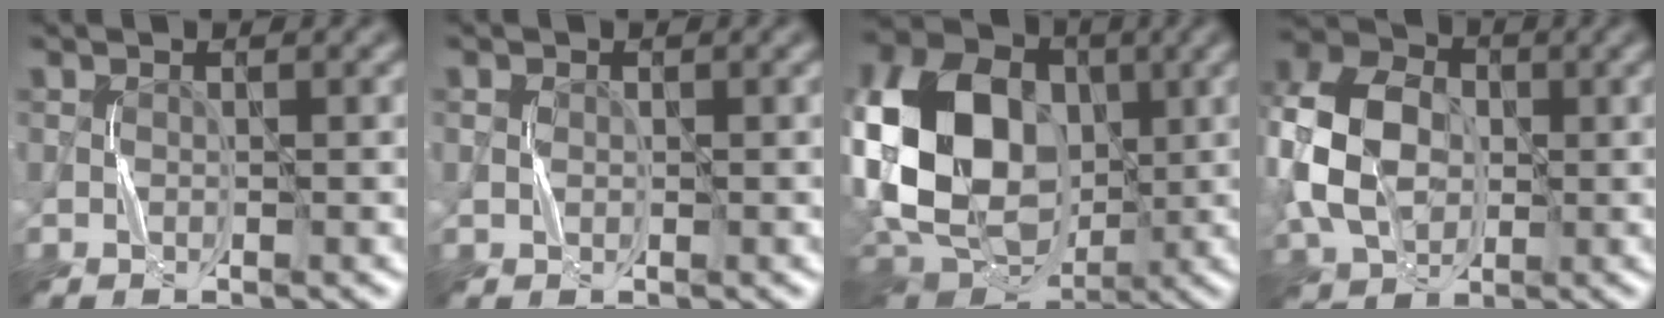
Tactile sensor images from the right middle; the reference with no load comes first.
{"total": 0.7, "force": [0.1, 0.6, 0.3], "torque": [-0.006, 0.002, 0.002]}
{"total": 16.0, "force": [0.5, 11.7, 10.9], "torque": [-0.239, 0.000, 0.004]}
{"total": 11.1, "force": [-0.3, 8.2, 7.5], "torque": [-0.189, 0.010, -0.014]}